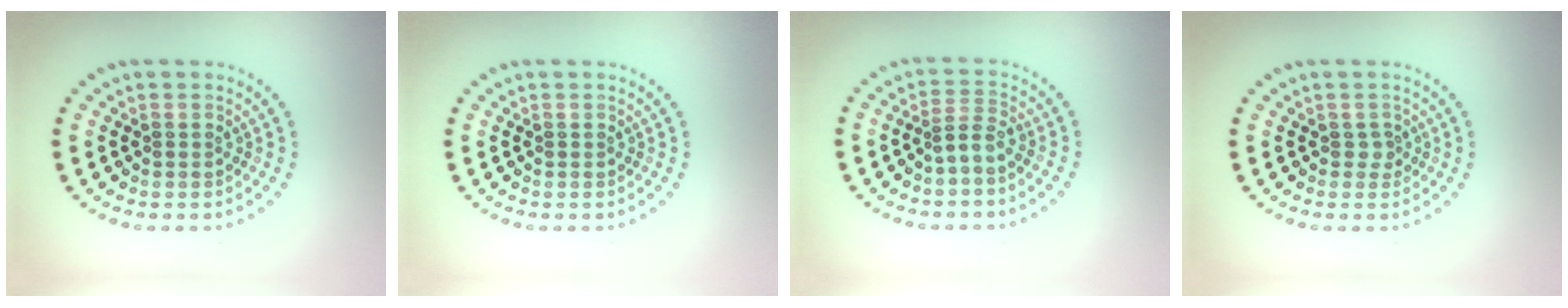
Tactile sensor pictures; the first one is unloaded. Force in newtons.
{"total": 0.0}
{"total": 1.7, "press": 1.2, "slide": 1.3}
{"total": 0.9, "press": 0.6, "slide": 0.6}